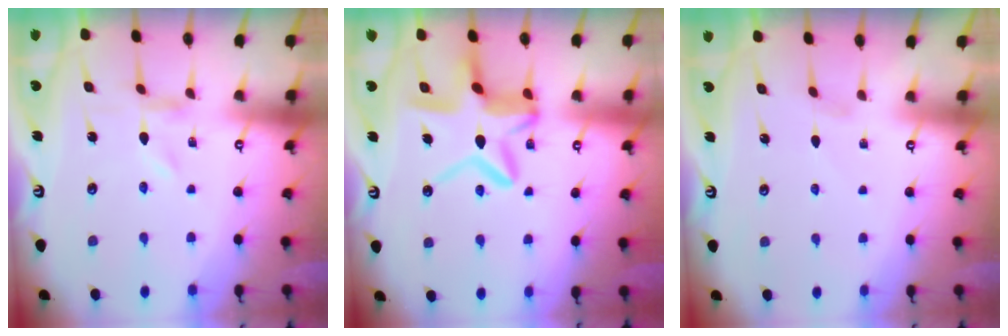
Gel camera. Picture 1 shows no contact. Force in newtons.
{"total": 13.6, "press": 13.5, "slide": 1.3}
{"total": 0.0}